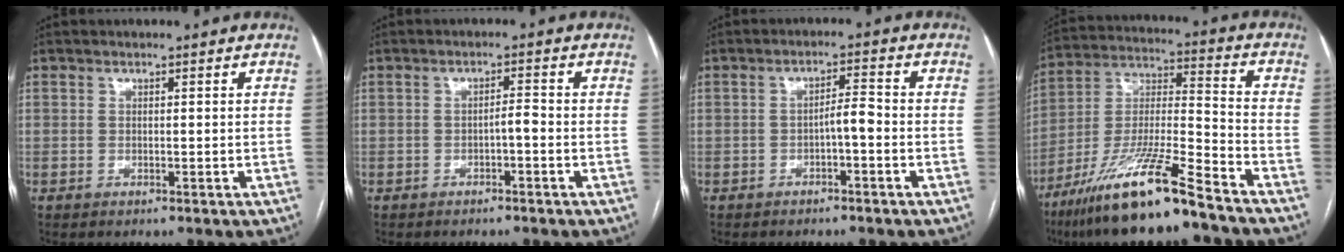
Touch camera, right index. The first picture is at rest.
{"total": 1.8, "force": [-0.8, 0.3, 1.6], "torque": [-0.021, 0.002, -0.015]}
{"total": 2.9, "force": [-1.1, 0.5, 2.7], "torque": [-0.039, 0.008, -0.018]}
{"total": 18.0, "force": [-13.0, 0.7, 12.4], "torque": [-0.257, -0.031, -0.239]}